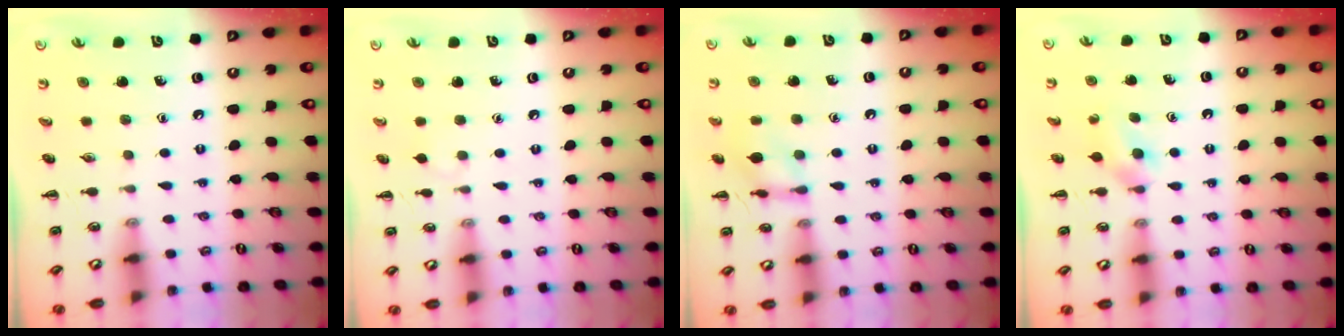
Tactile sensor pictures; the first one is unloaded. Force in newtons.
{"total": 2.8, "press": 2.6, "slide": 1.1}
{"total": 9.9, "press": 9.9, "slide": 0.4}
{"total": 3.6, "press": 3.5, "slide": 0.9}